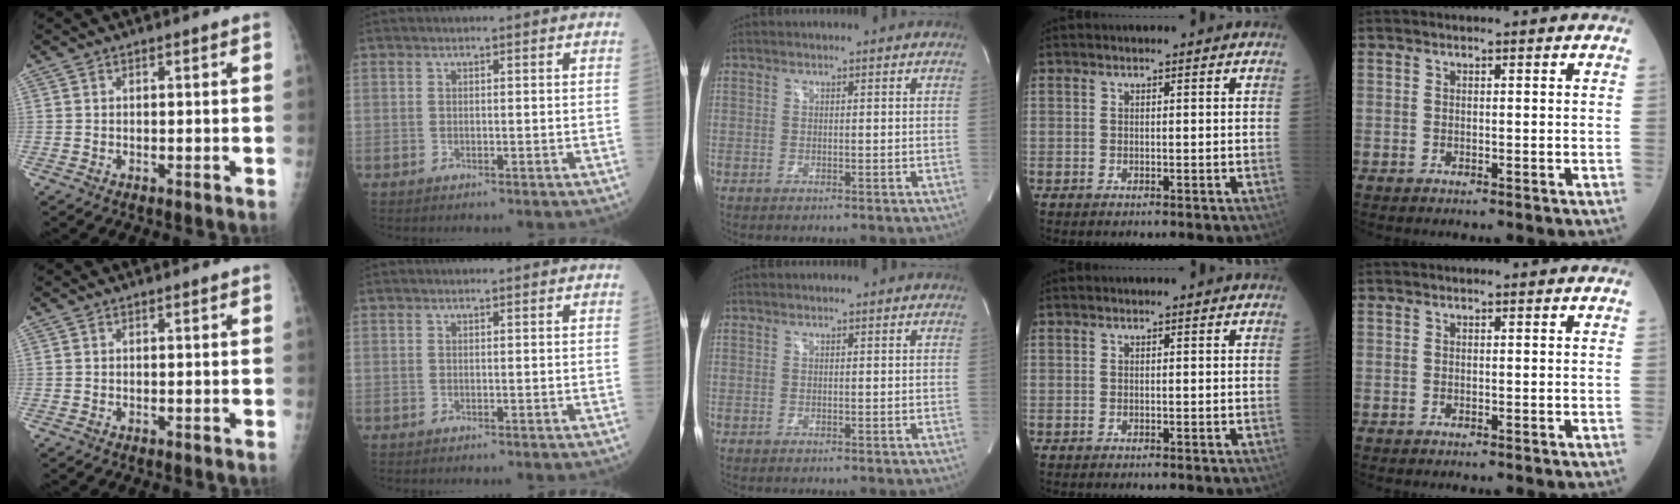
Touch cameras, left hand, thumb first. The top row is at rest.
{}